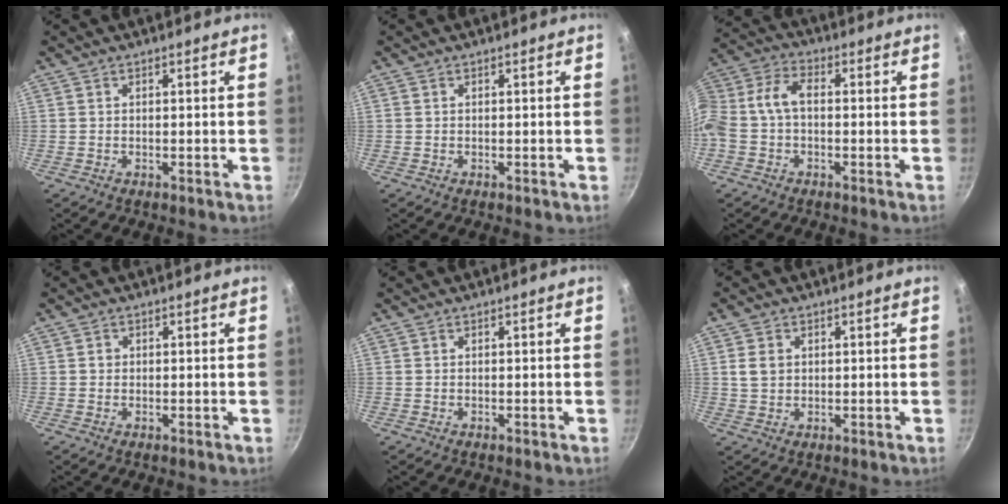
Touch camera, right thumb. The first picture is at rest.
{"total": 0.0}
{"total": 10.0, "force": [-1.3, 6.6, 7.4], "torque": [-0.150, 0.042, -0.043]}
{"total": 0.9, "force": [0.1, 0.9, 0.3], "torque": [-0.001, 0.002, 0.000]}
{"total": 0.0}
{"total": 3.5, "force": [0.8, 2.7, 2.1], "torque": [-0.033, 0.001, 0.016]}